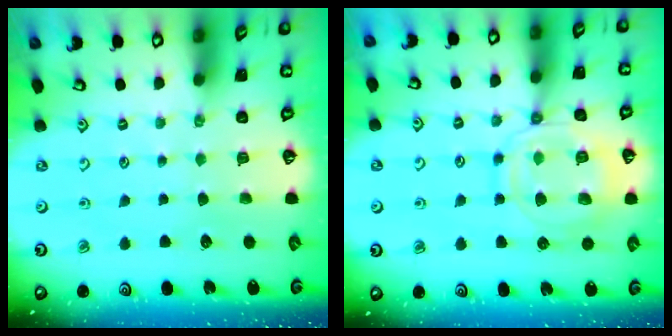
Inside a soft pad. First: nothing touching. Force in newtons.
{"total": 13.4, "press": 13.3, "slide": 1.3}